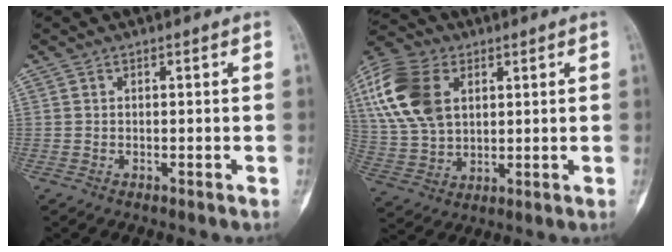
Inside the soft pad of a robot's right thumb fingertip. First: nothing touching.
{"total": 17.3, "force": [5.4, 11.5, 11.7], "torque": [-0.241, -0.002, 0.103]}